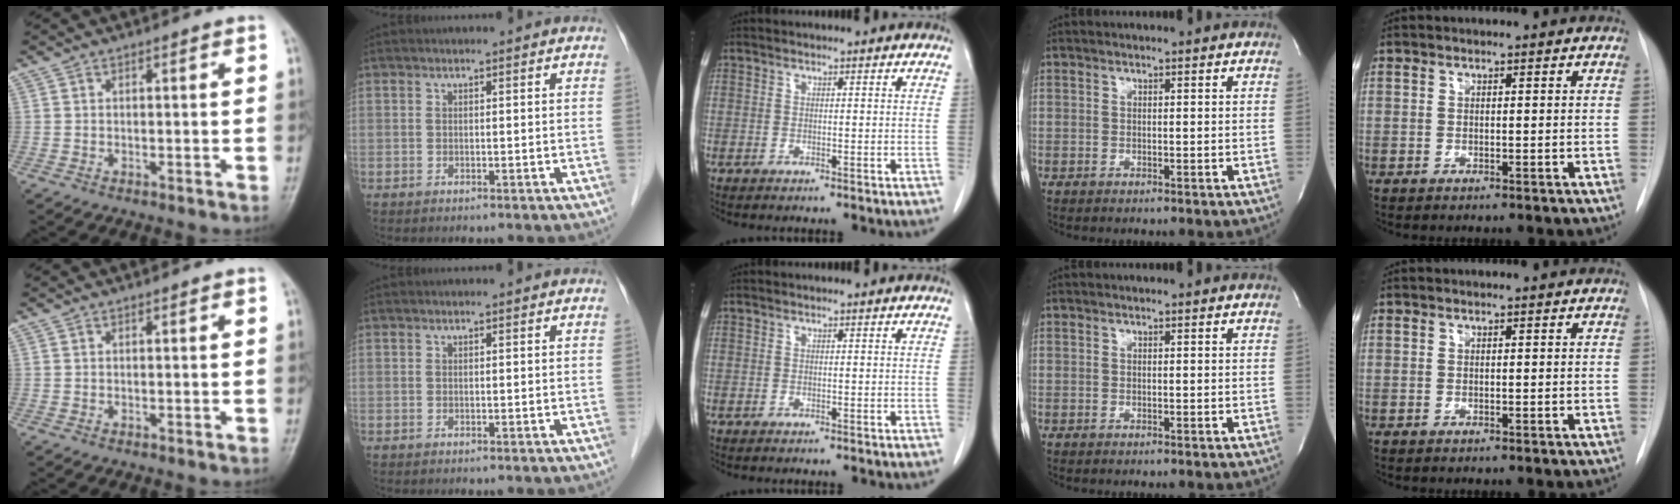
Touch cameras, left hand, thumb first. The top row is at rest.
{}